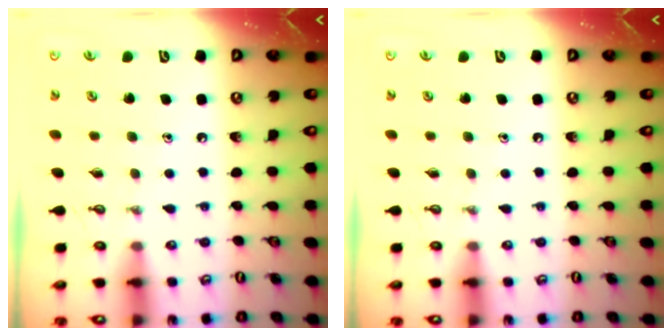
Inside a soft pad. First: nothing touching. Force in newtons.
{"total": 0.0}